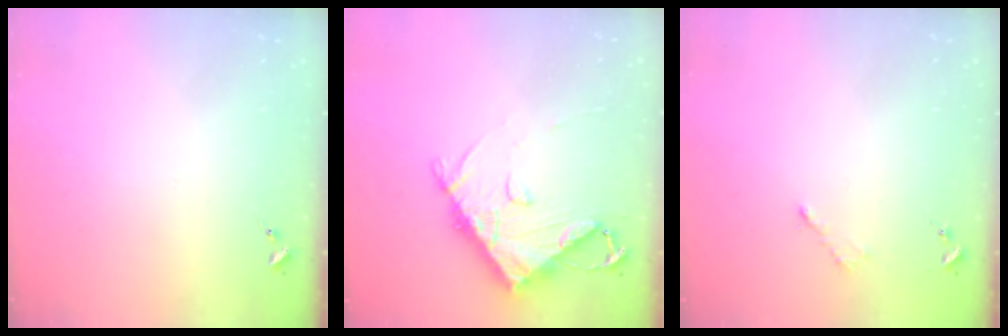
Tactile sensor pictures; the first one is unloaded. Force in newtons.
{"total": 11.0, "press": 10.9, "slide": 1.4}
{"total": 2.6, "press": 2.6, "slide": 0.4}